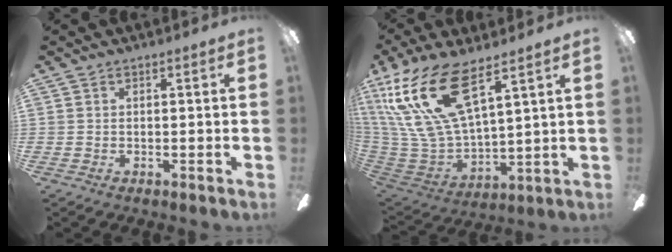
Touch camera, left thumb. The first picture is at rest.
{"total": 23.6, "force": [13.3, 9.4, 17.1], "torque": [-0.375, -0.075, 0.239]}